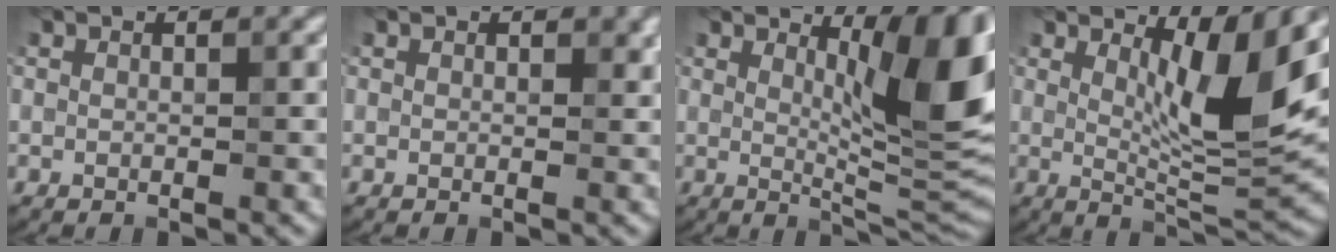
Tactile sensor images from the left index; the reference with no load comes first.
{"total": 0.7, "force": [0.2, 0.4, 0.5], "torque": [-0.003, -0.003, 0.001]}
{"total": 9.7, "force": [3.1, 2.5, 8.8], "torque": [-0.115, -0.012, 0.056]}
{"total": 7.4, "force": [2.7, 1.6, 6.7], "torque": [-0.098, -0.018, 0.047]}